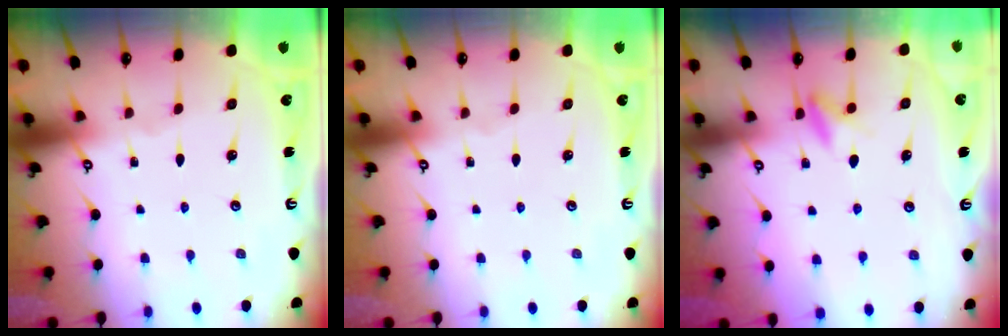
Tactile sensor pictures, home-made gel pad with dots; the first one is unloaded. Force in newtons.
{"total": 0.0}
{"total": 5.0, "press": 4.8, "slide": 1.6}